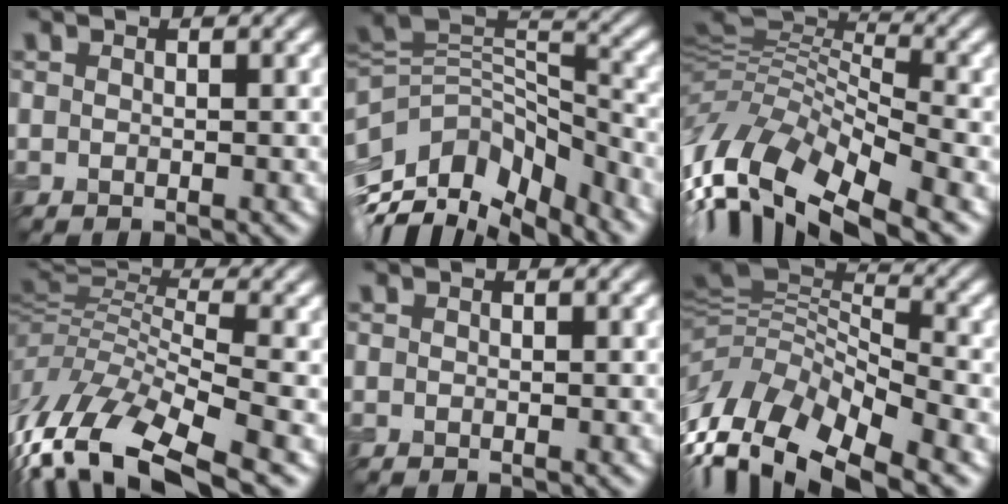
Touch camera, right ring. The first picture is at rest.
{"total": 10.6, "force": [-6.1, 5.8, 6.4], "torque": [-0.137, 0.018, -0.105]}
{"total": 12.3, "force": [-6.2, 5.2, 9.3], "torque": [-0.191, 0.018, -0.111]}
{"total": 9.9, "force": [-4.3, 3.5, 8.2], "torque": [-0.164, 0.007, -0.079]}
{"total": 0.0}
{"total": 11.9, "force": [-6.9, 5.3, 8.2], "torque": [-0.169, 0.006, -0.117]}